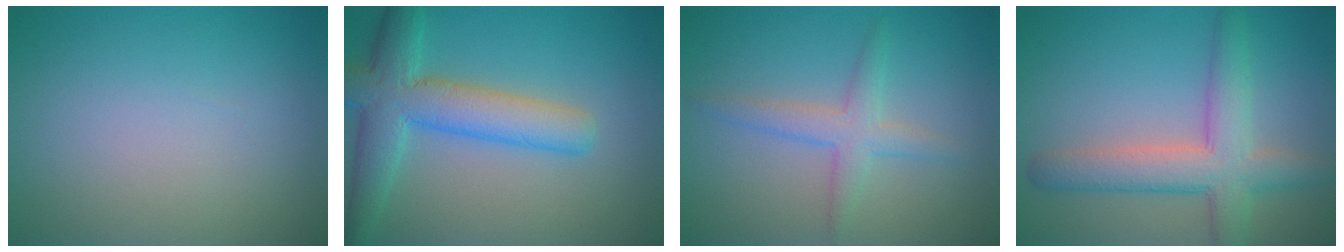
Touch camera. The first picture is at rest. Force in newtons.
{"total": 6.5, "press": 6.5, "slide": 0.2}
{"total": 2.7, "press": 2.7, "slide": 0.1}
{"total": 5.6, "press": 5.6, "slide": 0.2}